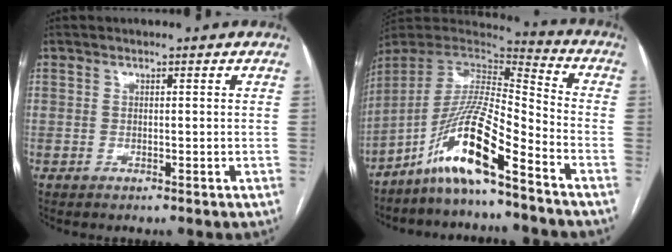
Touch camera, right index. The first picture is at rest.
{"total": 14.0, "force": [-9.2, 0.8, 10.5], "torque": [-0.205, 0.001, -0.173]}